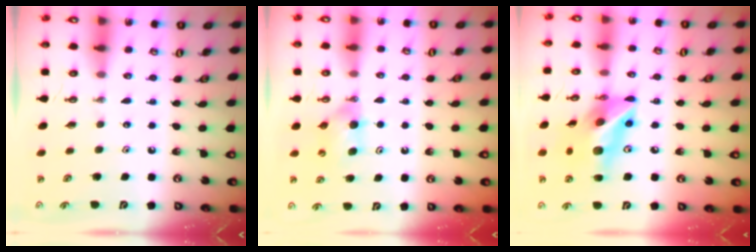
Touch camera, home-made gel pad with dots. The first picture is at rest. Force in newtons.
{"total": 5.8, "press": 4.2, "slide": 4.0}
{"total": 14.8, "press": 14.5, "slide": 3.1}